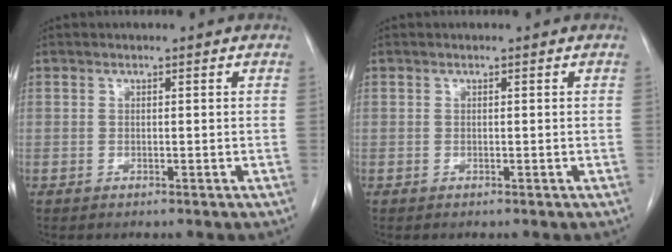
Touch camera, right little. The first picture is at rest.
{"total": 0.0}